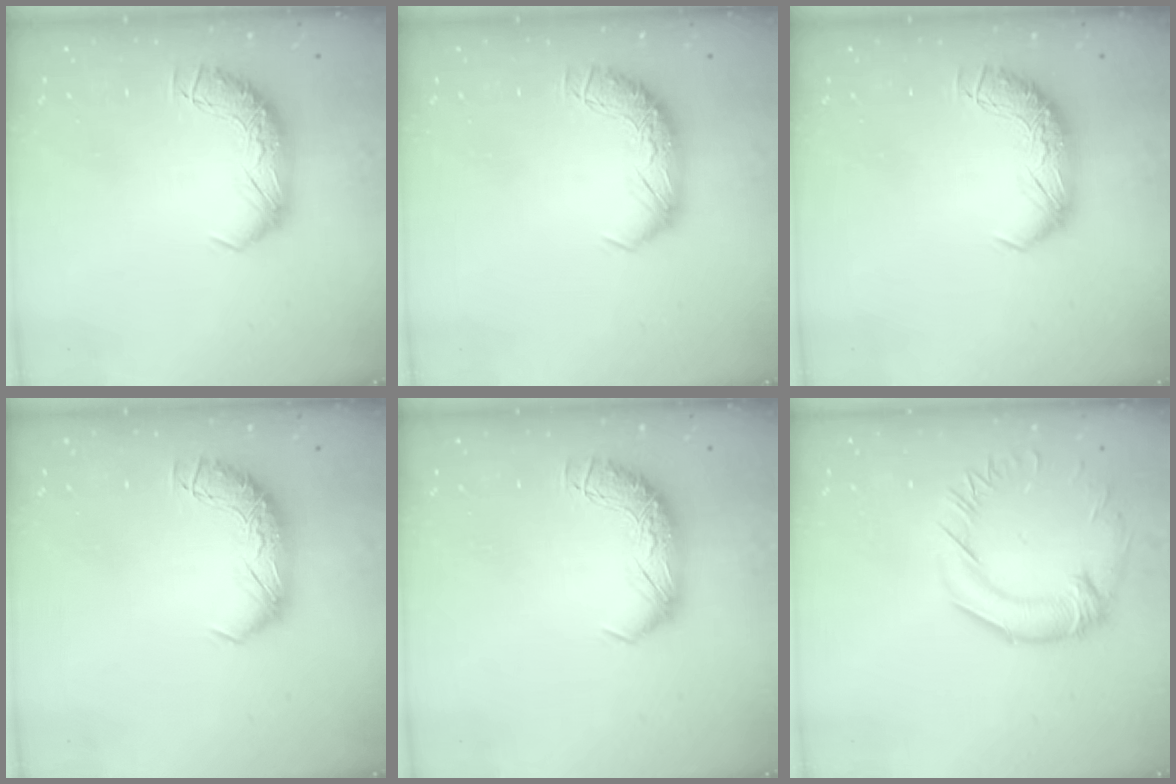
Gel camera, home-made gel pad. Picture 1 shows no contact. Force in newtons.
{"total": 0.0}
{"total": 0.0}
{"total": 0.0}
{"total": 0.0}
{"total": 1.3, "press": 0.4, "slide": 1.3}